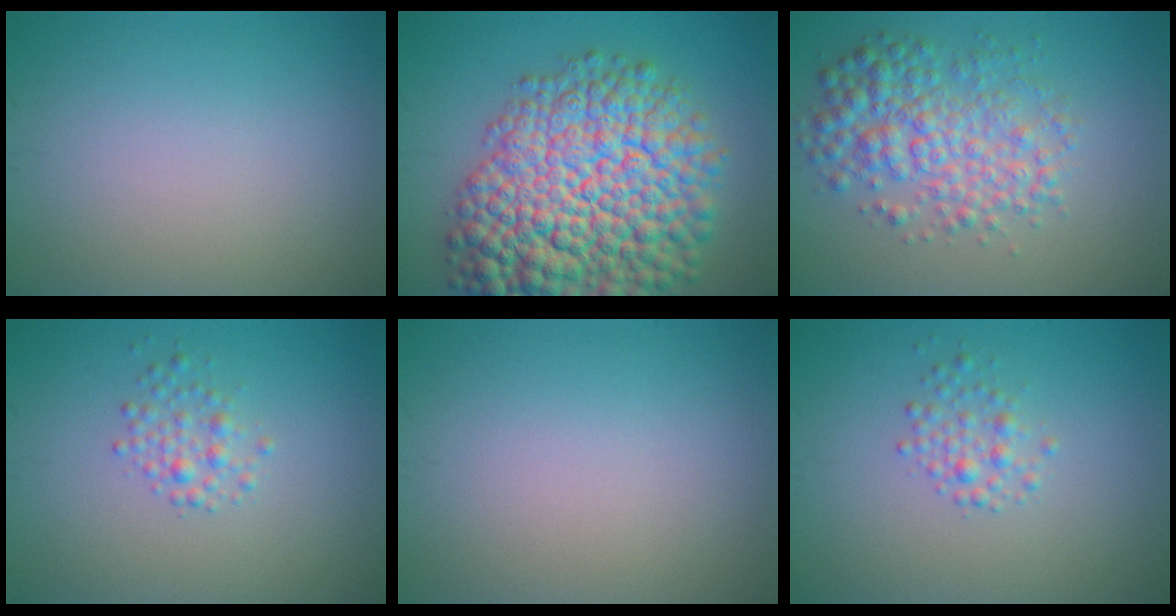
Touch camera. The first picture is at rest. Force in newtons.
{"total": 15.4, "press": 15.4, "slide": 0.6}
{"total": 5.5, "press": 5.5, "slide": 0.1}
{"total": 1.8, "press": 1.8, "slide": 0.0}
{"total": 0.0}
{"total": 1.8, "press": 1.8, "slide": 0.0}